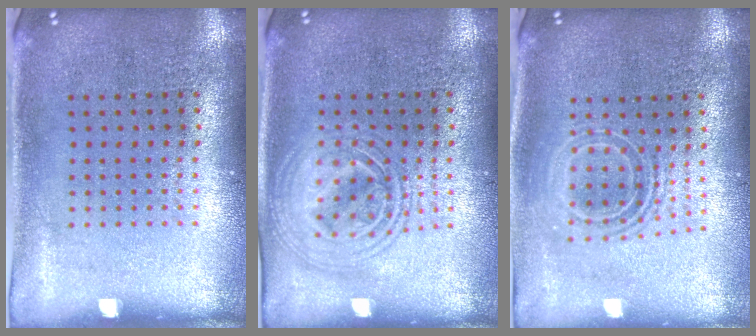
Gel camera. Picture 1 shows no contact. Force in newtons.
{"total": 2.6, "press": 2.6, "slide": 0.3}
{"total": 1.7, "press": 1.3, "slide": 1.0}